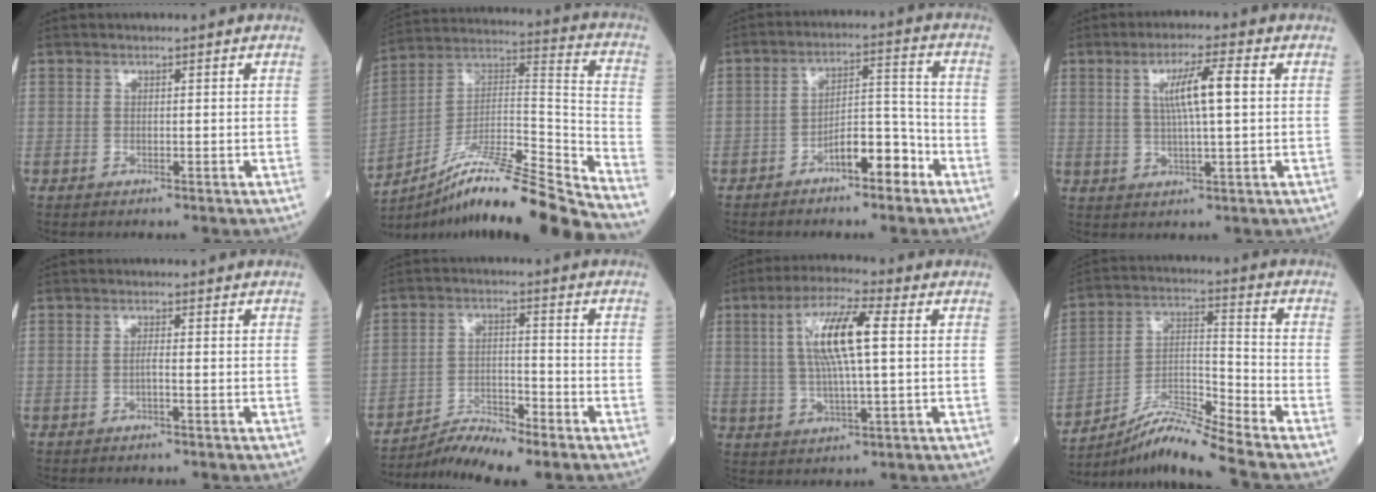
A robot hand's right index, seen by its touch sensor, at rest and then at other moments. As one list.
[{"total": 22.8, "force": [-19.2, -0.9, 12.3], "torque": [-0.182, 0.014, -0.330]}, {"total": 7.1, "force": [-4.3, 2.2, 5.1], "torque": [-0.080, 0.026, -0.071]}, {"total": 7.1, "force": [1.4, 0.3, 6.9], "torque": [-0.124, 0.006, 0.025]}, {"total": 1.1, "force": [-0.5, -0.1, 1.0], "torque": [-0.017, 0.002, -0.010]}, {"total": 5.6, "force": [-5.4, 0.0, 1.5], "torque": [-0.030, -0.001, -0.096]}, {"total": 10.6, "force": [2.2, 1.4, 10.3], "torque": [-0.203, 0.012, 0.039]}, {"total": 10.7, "force": [-9.6, -2.2, 4.2], "torque": [-0.085, 0.005, -0.175]}]